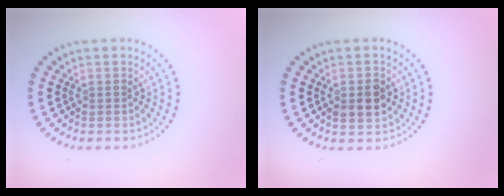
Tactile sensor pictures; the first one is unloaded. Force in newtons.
{"total": 3.0, "press": 3.0, "slide": 0.2}